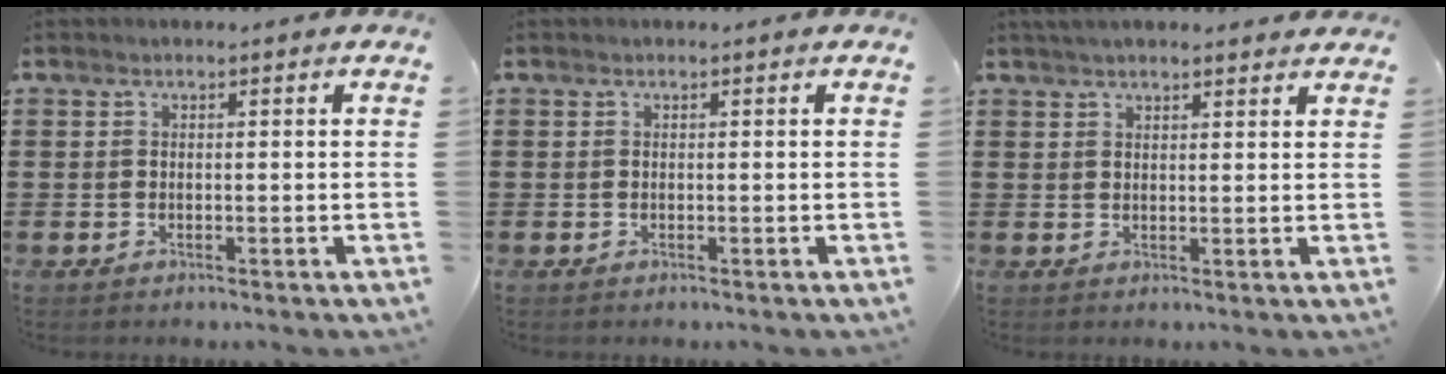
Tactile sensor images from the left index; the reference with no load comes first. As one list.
[{"total": 0.0}, {"total": 2.4, "force": [2.2, 0.2, 0.8], "torque": [-0.019, 0.003, 0.043]}]